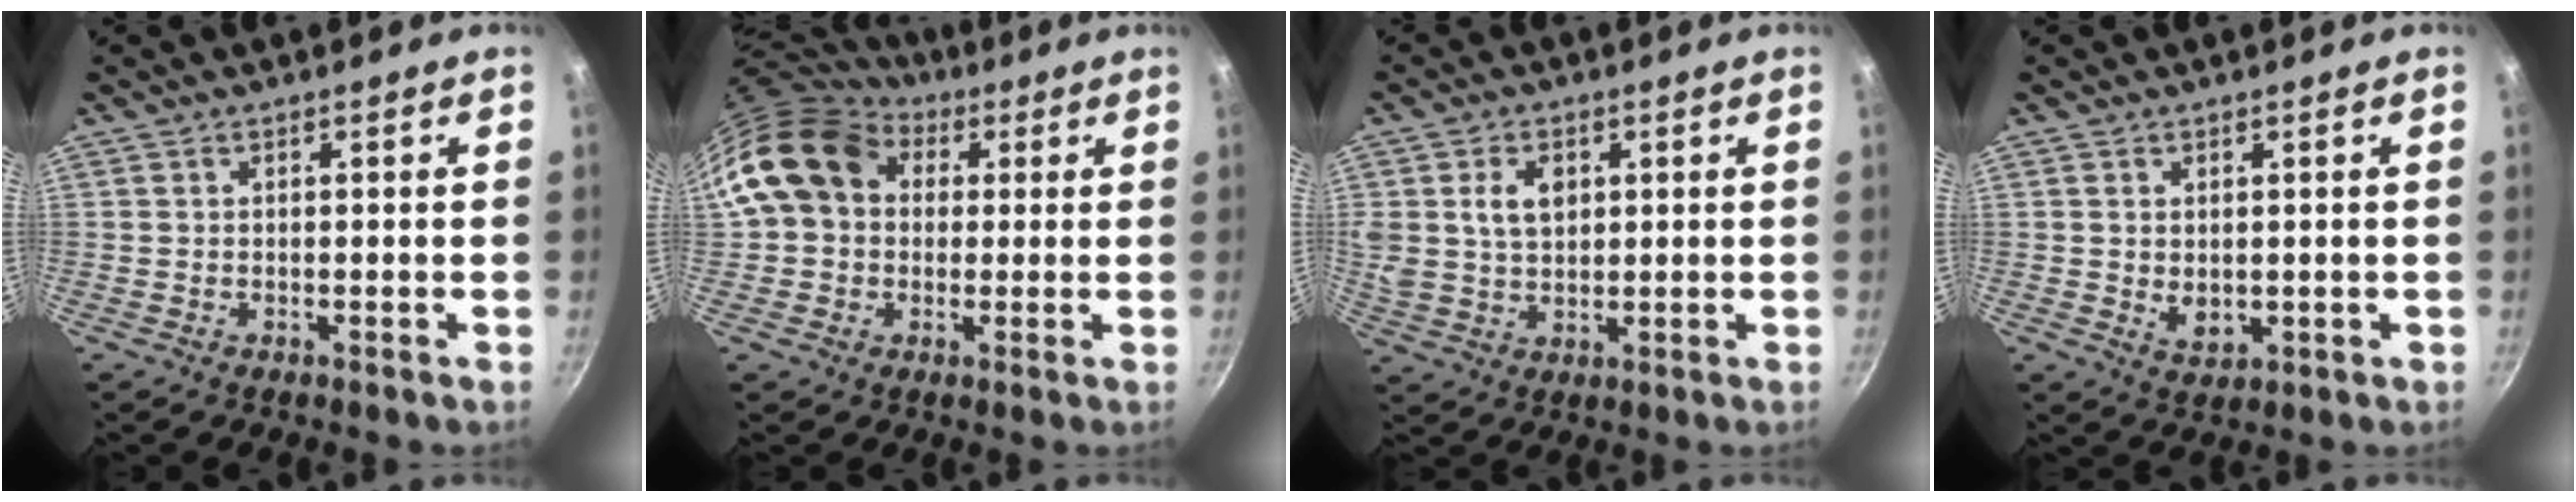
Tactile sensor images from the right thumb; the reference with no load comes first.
{"total": 15.1, "force": [4.1, 12.0, 8.2], "torque": [-0.128, 0.025, 0.059]}
{"total": 8.6, "force": [2.4, 6.2, 5.4], "torque": [-0.087, -0.004, 0.045]}
{"total": 3.6, "force": [0.3, 2.5, 2.5], "torque": [-0.040, -0.010, 0.013]}